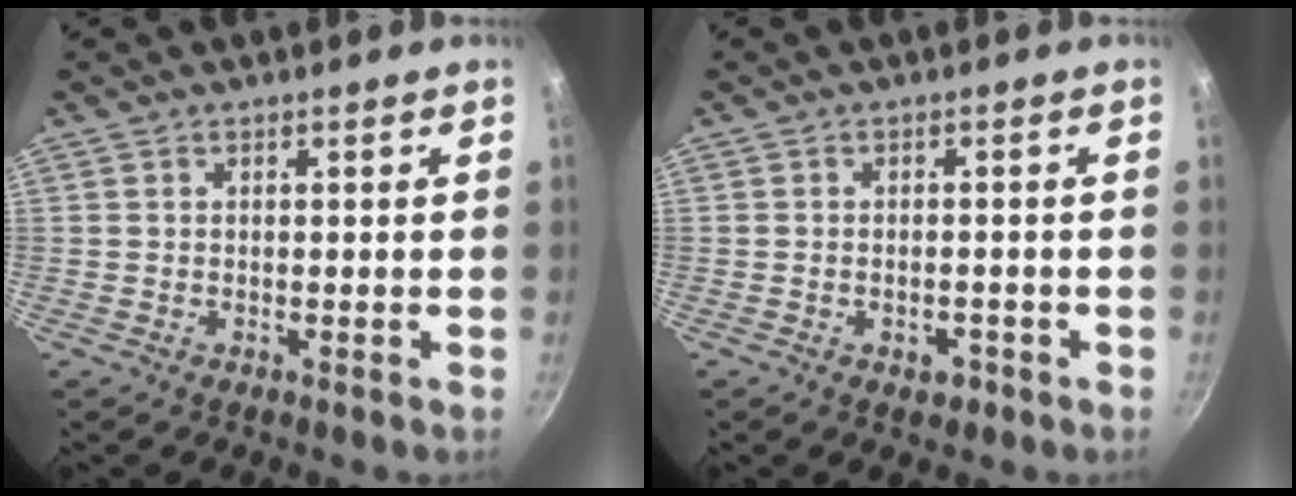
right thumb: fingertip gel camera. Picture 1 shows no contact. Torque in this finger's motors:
{"motor_torque": [-0.04, 0.06, -0.31, 0.17, 0.09]}